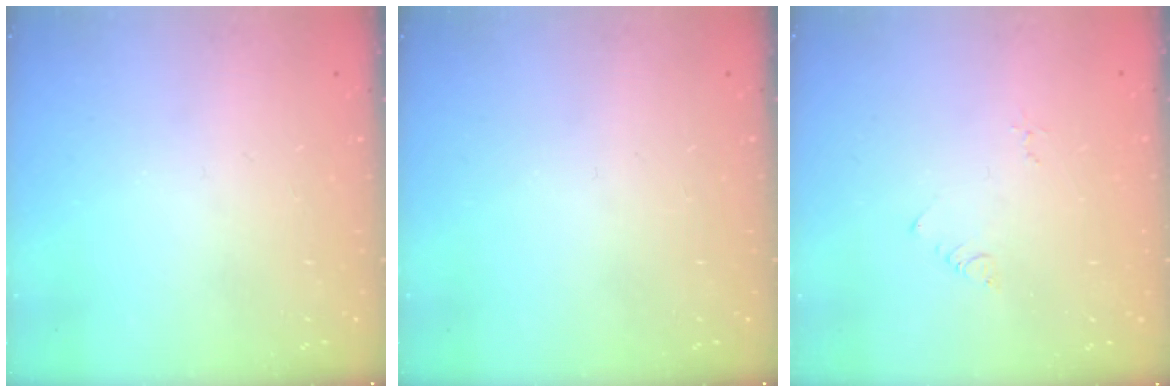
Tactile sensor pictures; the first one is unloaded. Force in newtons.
{"total": 0.0}
{"total": 1.4, "press": 1.3, "slide": 0.3}